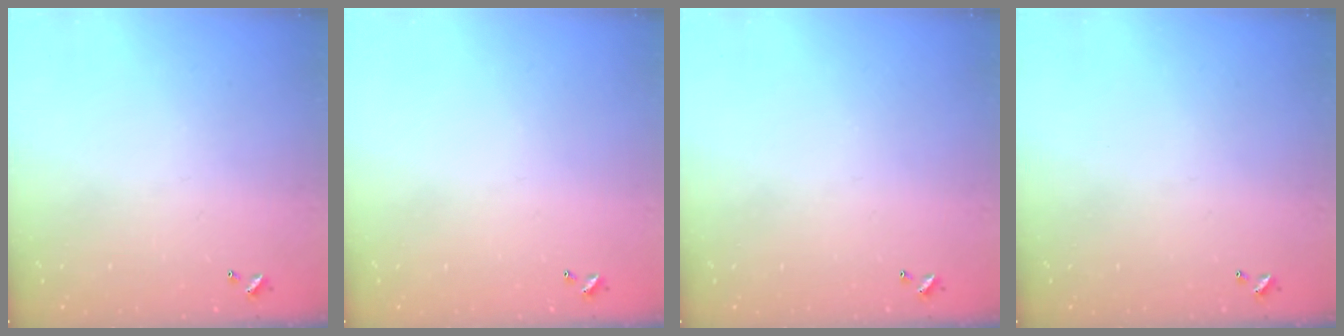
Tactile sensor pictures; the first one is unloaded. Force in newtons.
{"total": 0.0}
{"total": 0.0}
{"total": 0.0}